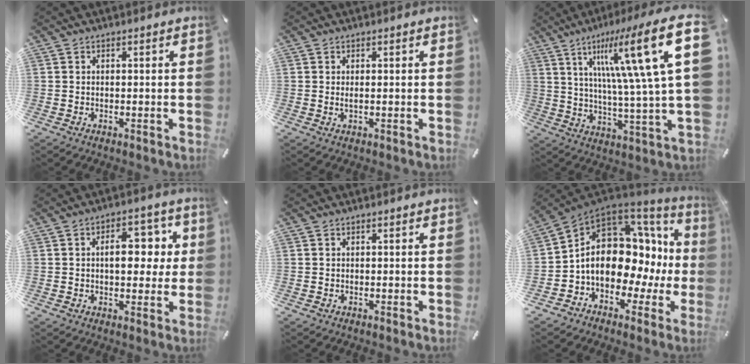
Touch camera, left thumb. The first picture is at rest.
{"total": 1.4, "force": [0.1, 0.3, 1.3], "torque": [-0.025, -0.002, 0.002]}
{"total": 26.0, "force": [8.3, 5.5, 24.1], "torque": [-0.373, -0.033, 0.117]}
{"total": 10.7, "force": [2.0, 6.4, 8.3], "torque": [-0.102, -0.005, 0.026]}
{"total": 0.0}
{"total": 16.3, "force": [0.3, 11.7, 11.3], "torque": [-0.196, -0.022, 0.005]}